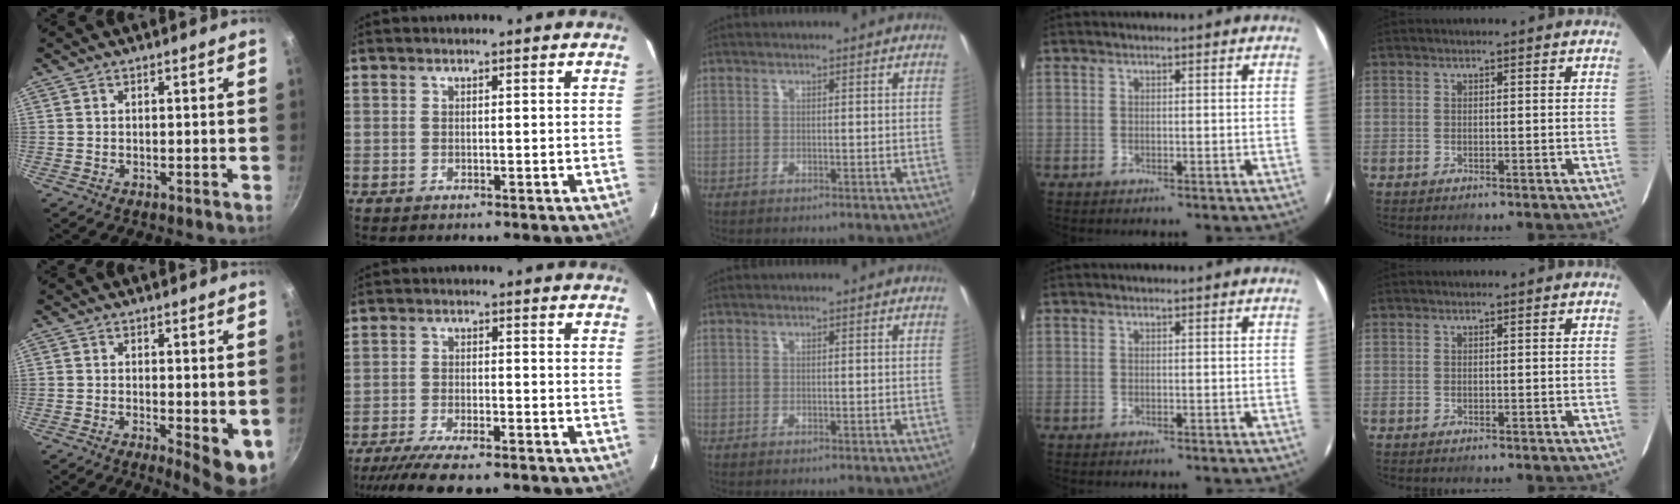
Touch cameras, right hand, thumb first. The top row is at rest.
{"thumb": {"total": 6.5, "force": [-0.9, 2.1, 6.0], "torque": [-0.069, -0.007, -0.007]}, "index": {"total": 11.5, "force": [-9.5, 2.4, 6.0], "torque": [-0.140, -0.034, -0.159]}}